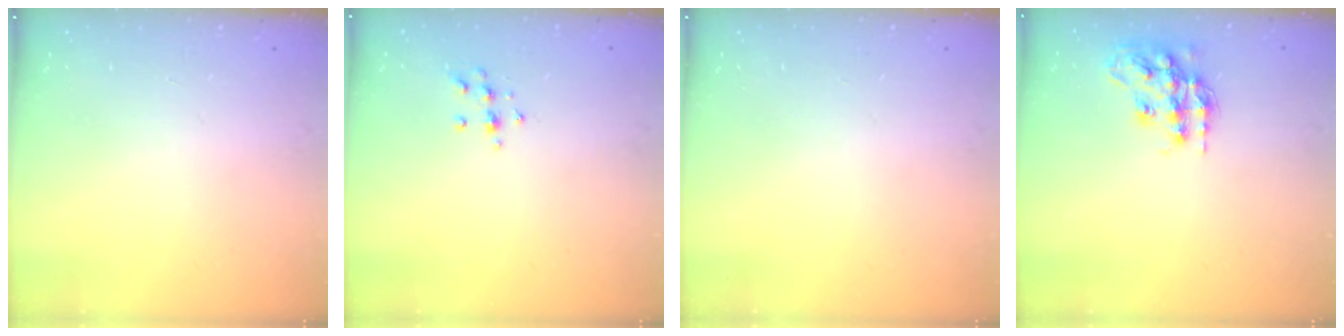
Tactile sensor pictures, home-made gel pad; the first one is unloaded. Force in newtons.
{"total": 8.5, "press": 8.4, "slide": 0.8}
{"total": 0.0}
{"total": 14.9, "press": 14.8, "slide": 0.9}